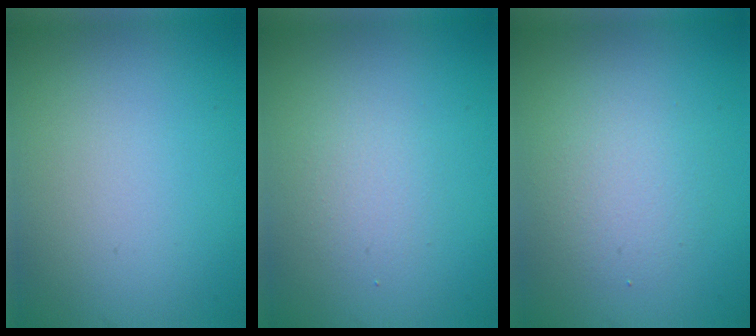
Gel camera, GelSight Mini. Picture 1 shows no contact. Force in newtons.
{"total": 1.7, "press": 1.7, "slide": 0.1}
{"total": 2.8, "press": 2.8, "slide": 0.2}